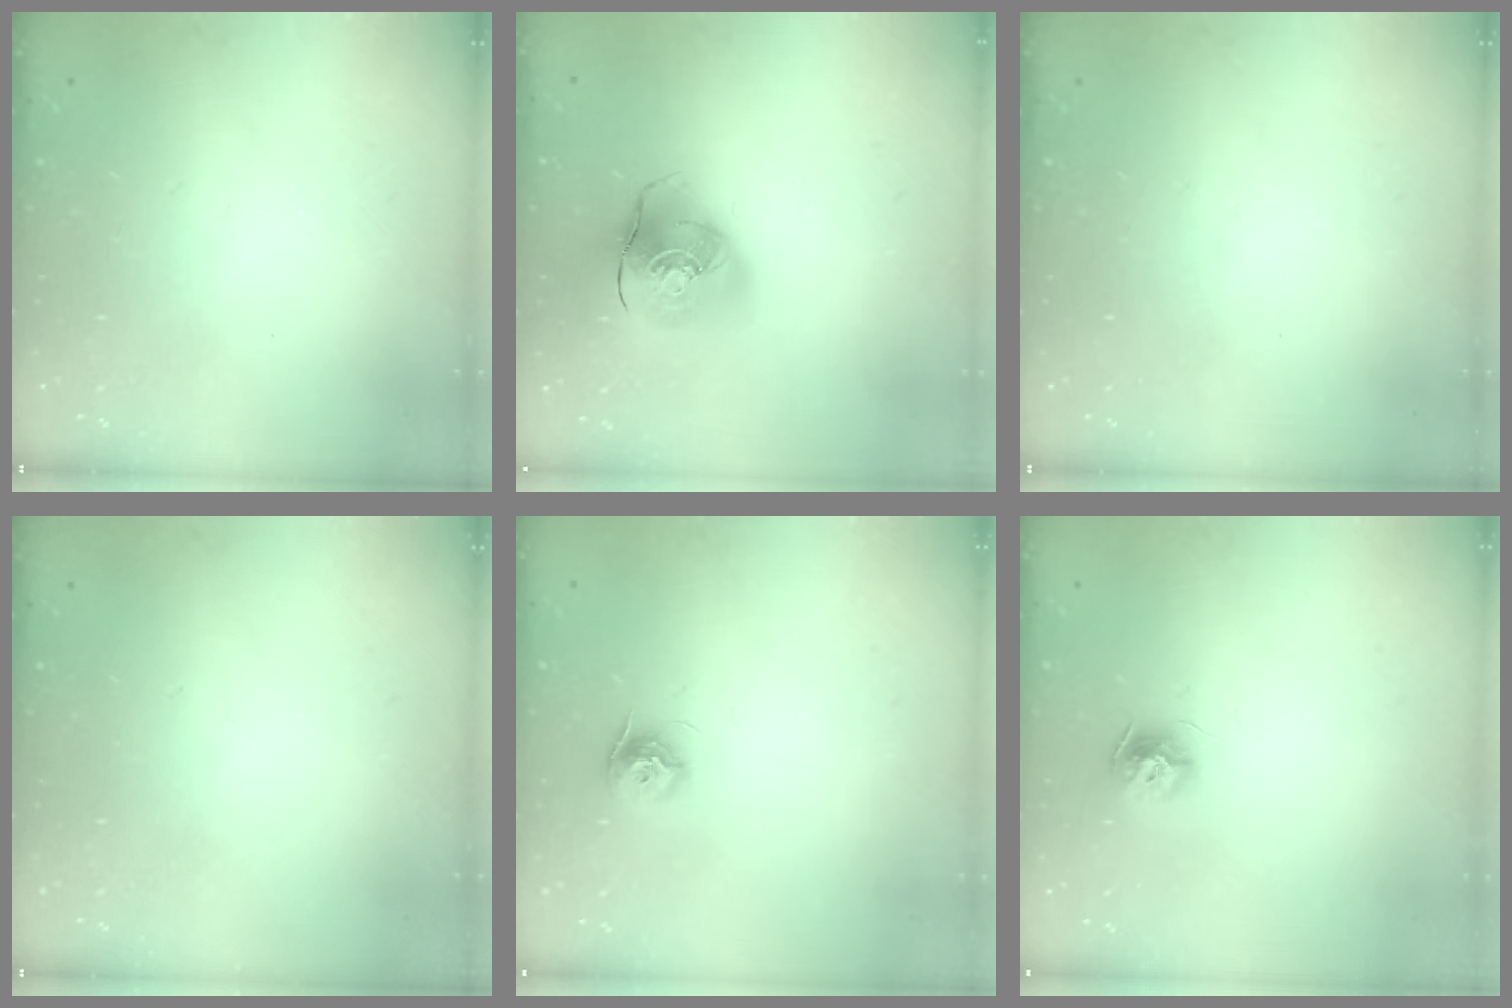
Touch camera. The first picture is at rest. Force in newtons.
{"total": 14.9, "press": 14.7, "slide": 2.5}
{"total": 0.0}
{"total": 0.0}
{"total": 8.7, "press": 8.7, "slide": 0.1}
{"total": 8.7, "press": 8.7, "slide": 0.0}